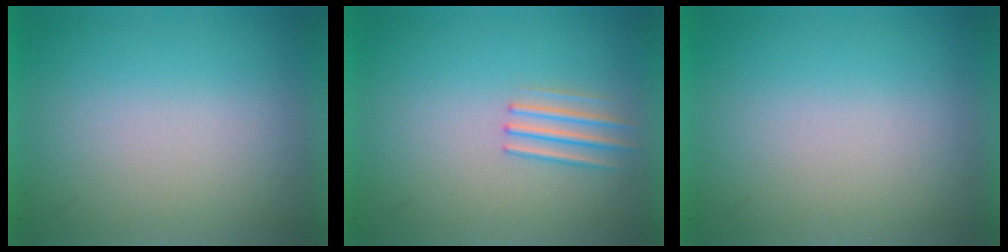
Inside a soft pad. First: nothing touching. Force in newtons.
{"total": 1.7}
{"total": 0.0}